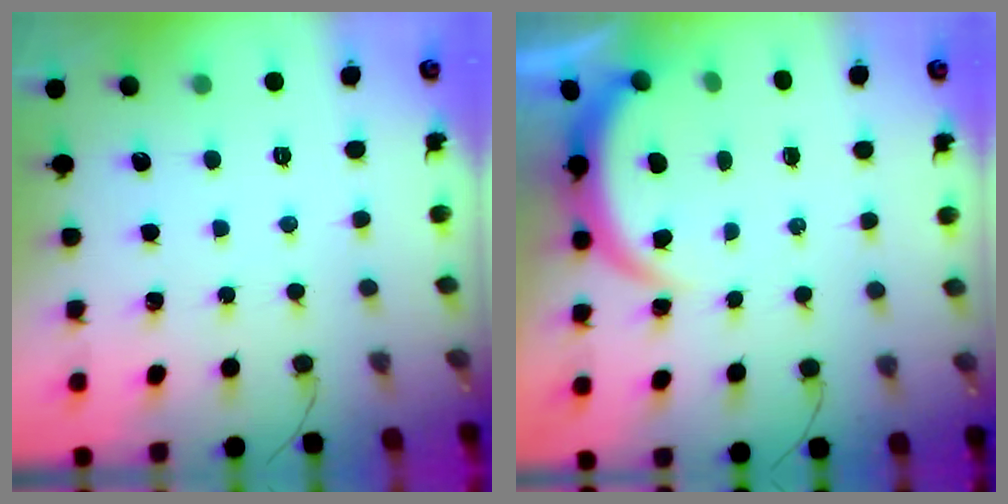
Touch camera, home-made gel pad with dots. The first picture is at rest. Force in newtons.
{"total": 3.9, "press": 3.9, "slide": 0.2}